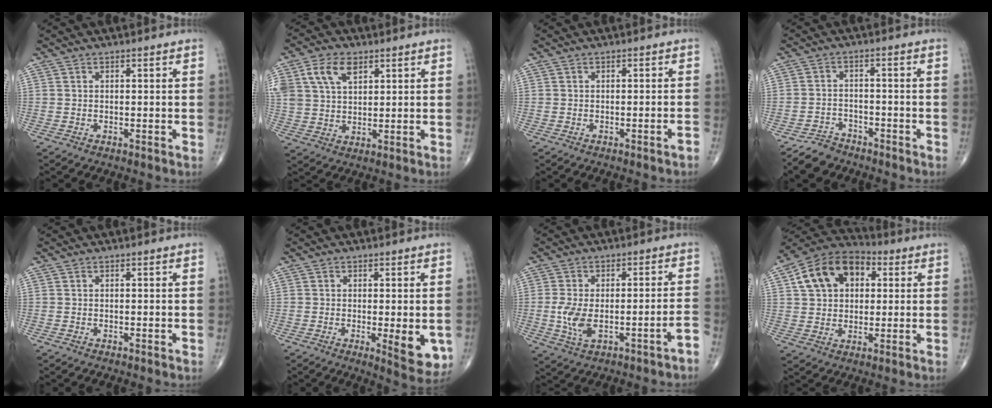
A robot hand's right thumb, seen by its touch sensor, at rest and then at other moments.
{"total": 10.0, "force": [4.6, 6.2, 6.4], "torque": [-0.123, -0.004, 0.092]}
{"total": 1.0, "force": [-0.8, 0.0, 0.6], "torque": [-0.012, 0.008, -0.011]}
{"total": 4.8, "force": [-4.1, 2.5, 0.3], "torque": [-0.001, 0.019, -0.077]}
{"total": 0.0}
{"total": 6.9, "force": [-1.2, 2.4, 6.3], "torque": [-0.074, -0.016, -0.012]}
{"total": 8.5, "force": [-2.9, 3.0, 7.4], "torque": [-0.137, 0.033, -0.036]}
{"total": 14.7, "force": [4.3, 10.5, 9.3], "torque": [-0.133, 0.014, 0.063]}